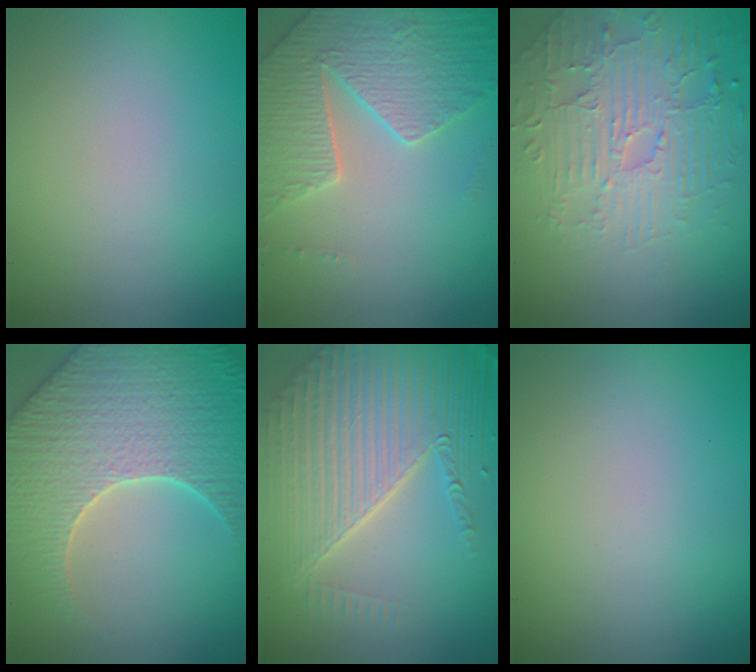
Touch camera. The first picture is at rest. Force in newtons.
{"total": 4.3, "press": 4.1, "slide": 1.1}
{"total": 4.7, "press": 3.7, "slide": 2.9}
{"total": 7.7, "press": 7.4, "slide": 2.2}
{"total": 8.3, "press": 5.6, "slide": 6.1}
{"total": 0.0}